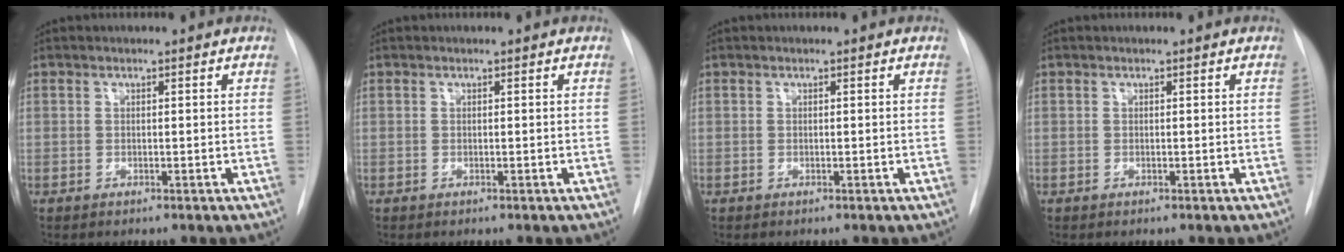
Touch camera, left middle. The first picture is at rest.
{"total": 0.0}
{"total": 0.0}
{"total": 0.0}